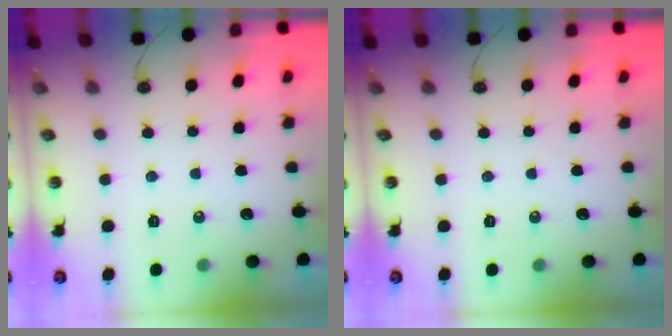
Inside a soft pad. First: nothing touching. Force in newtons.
{"total": 0.0}